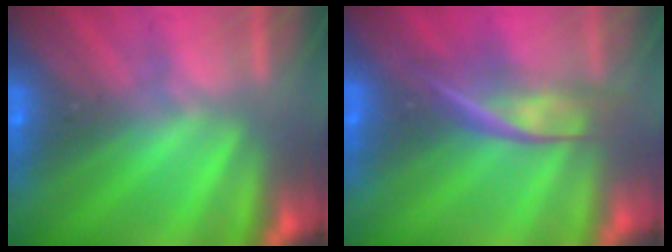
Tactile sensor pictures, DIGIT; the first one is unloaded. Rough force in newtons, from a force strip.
{"total": 2.4}